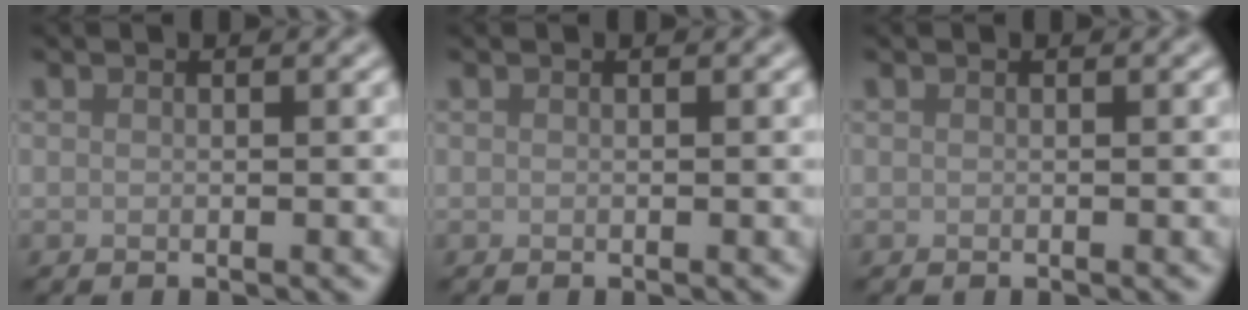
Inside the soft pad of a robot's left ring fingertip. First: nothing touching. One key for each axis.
{"total": 0.0}
{"total": 0.0}